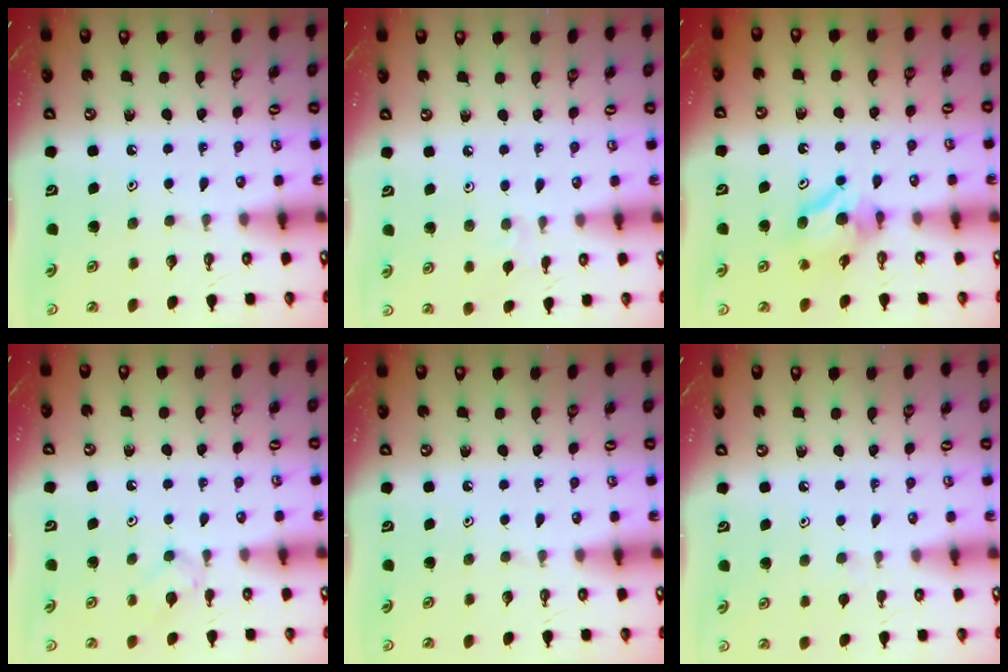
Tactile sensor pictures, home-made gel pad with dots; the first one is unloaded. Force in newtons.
{"total": 2.6, "press": 2.6, "slide": 0.5}
{"total": 7.9, "press": 7.9, "slide": 0.2}
{"total": 2.9, "press": 2.8, "slide": 0.6}
{"total": 0.0}
{"total": 2.5, "press": 2.5, "slide": 0.4}